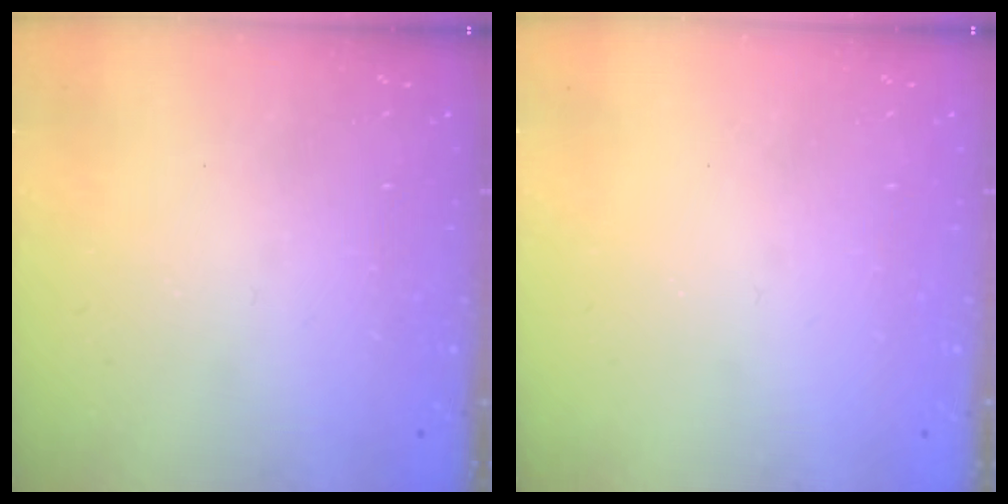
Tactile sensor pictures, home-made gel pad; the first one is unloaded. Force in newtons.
{"total": 0.0}